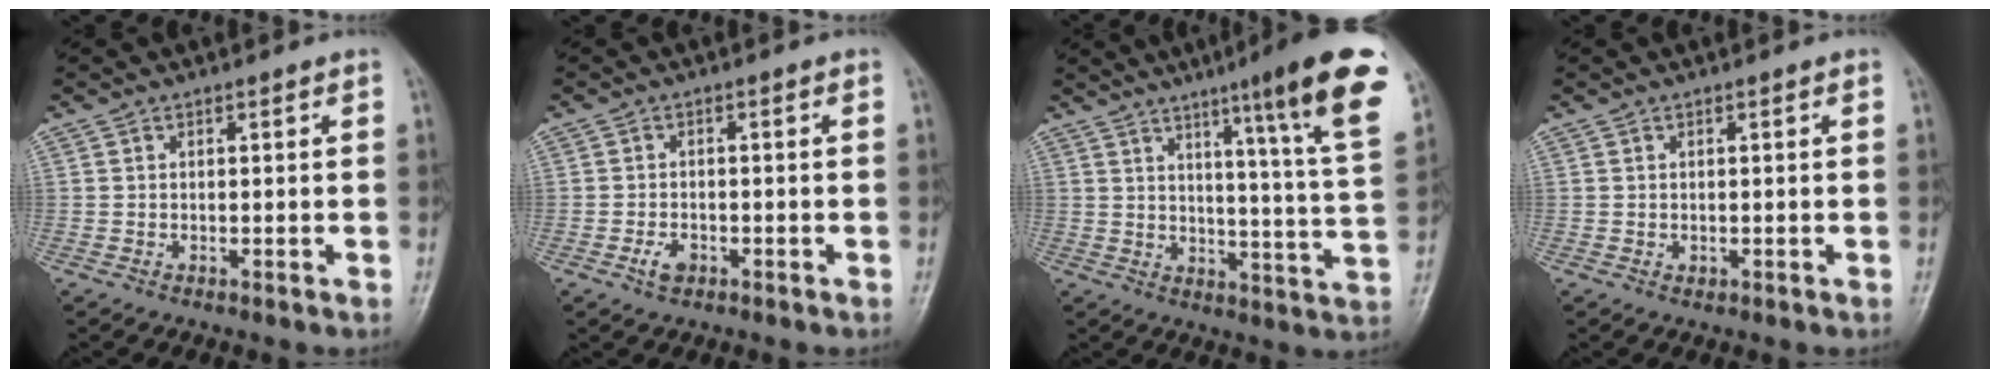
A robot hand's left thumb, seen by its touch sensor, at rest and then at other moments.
{"total": 2.5, "force": [-1.3, 1.5, 1.6], "torque": [-0.030, 0.005, -0.021]}
{"total": 19.0, "force": [10.6, 1.1, 15.7], "torque": [-0.195, -0.052, 0.135]}
{"total": 0.5, "force": [0.0, 0.4, 0.3], "torque": [-0.002, -0.001, 0.001]}